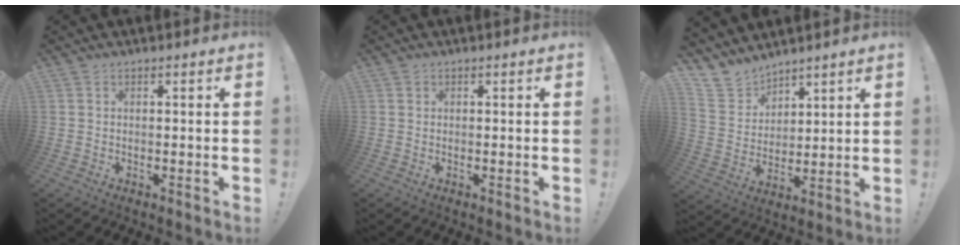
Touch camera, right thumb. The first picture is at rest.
{"total": 0.6, "force": [0.4, 0.5, 0.0], "torque": [0.008, -0.002, 0.007]}
{"total": 8.9, "force": [7.7, 4.6, 0.6], "torque": [-0.040, -0.066, 0.155]}